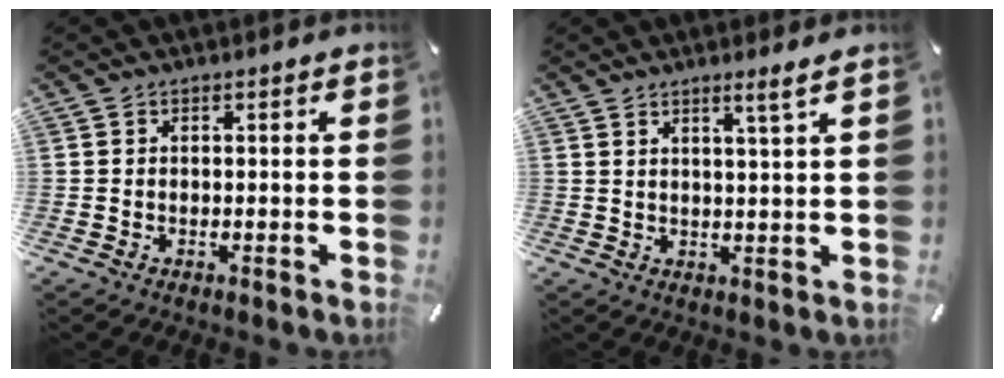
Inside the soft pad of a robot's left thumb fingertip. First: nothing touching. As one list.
[{"total": 3.8, "force": [2.7, -0.6, 2.6], "torque": [-0.055, -0.009, 0.045]}]